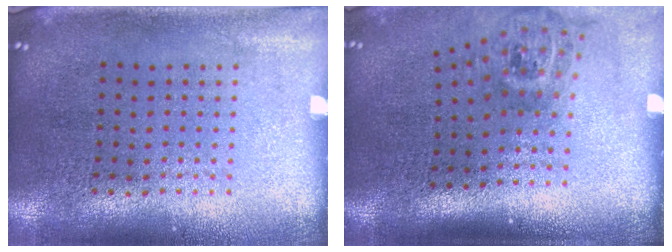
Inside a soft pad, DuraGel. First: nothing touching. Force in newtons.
{"total": 1.9, "press": 1.4, "slide": 1.4}